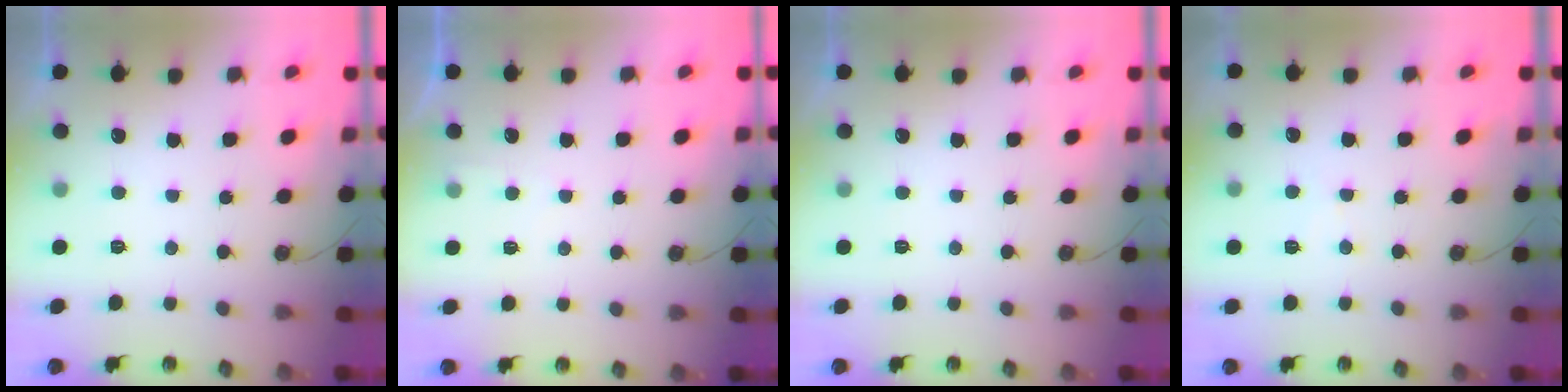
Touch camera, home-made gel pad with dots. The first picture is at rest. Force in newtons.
{"total": 2.8, "press": 2.7, "slide": 0.4}
{"total": 0.0}
{"total": 5.9, "press": 5.9, "slide": 0.6}